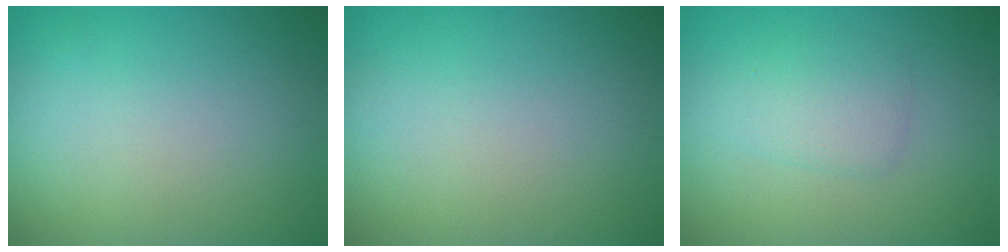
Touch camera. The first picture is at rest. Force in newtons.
{"total": 0.0}
{"total": 2.3, "press": 2.3, "slide": 0.0}